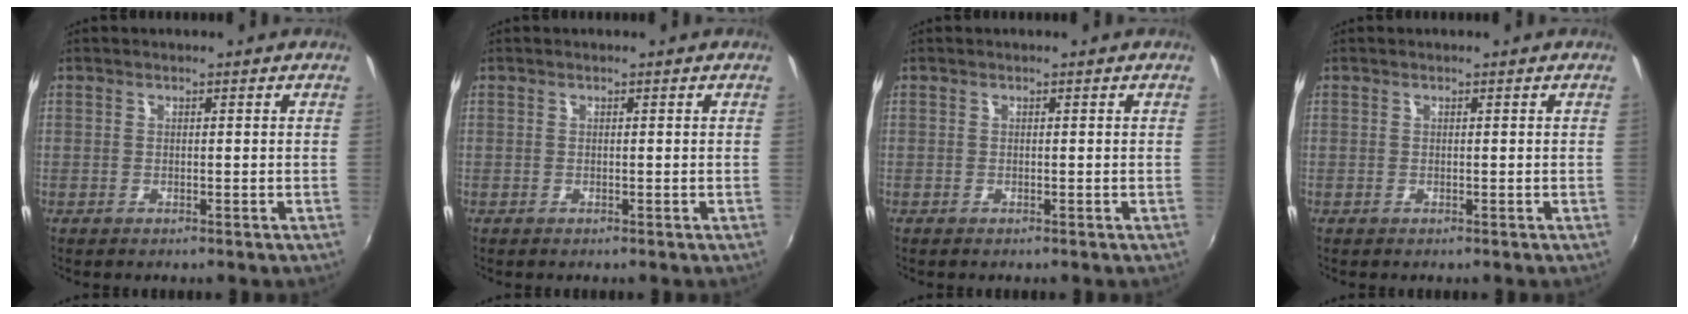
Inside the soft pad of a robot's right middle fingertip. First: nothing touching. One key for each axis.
{"total": 0.0}
{"total": 0.0}
{"total": 0.0}